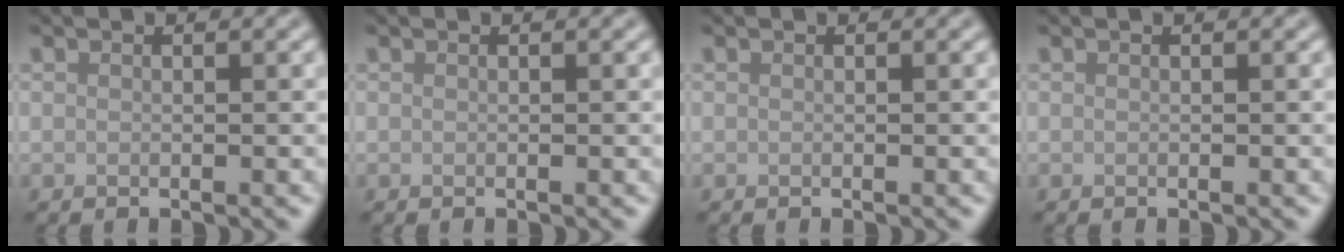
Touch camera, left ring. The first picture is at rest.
{"total": 0.0}
{"total": 0.0}
{"total": 0.0}